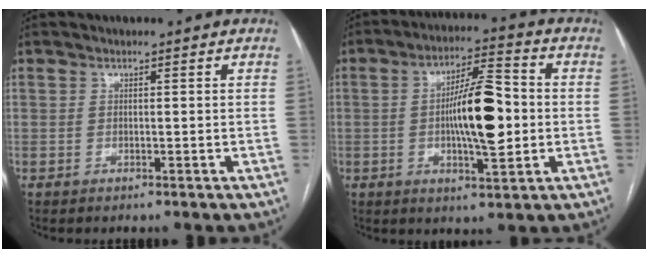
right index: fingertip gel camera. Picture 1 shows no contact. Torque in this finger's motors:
{"motor_torque": [1.39, -0.04, 0.73, 0.16]}